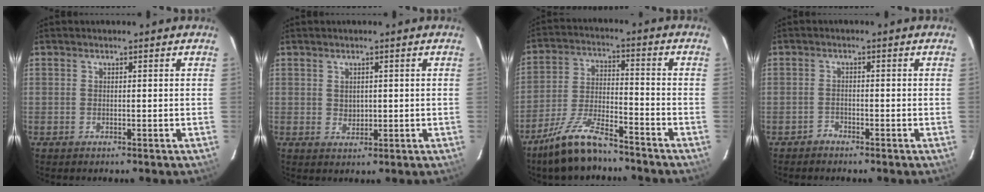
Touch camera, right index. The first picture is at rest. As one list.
[{"total": 1.8, "force": [0.4, 1.6, 0.7], "torque": [-0.010, 0.001, 0.010]}, {"total": 11.9, "force": [-9.7, 2.7, 6.3], "torque": [-0.137, -0.004, -0.177]}, {"total": 1.4, "force": [-1.4, 0.4, -0.1], "torque": [0.000, 0.003, -0.027]}]